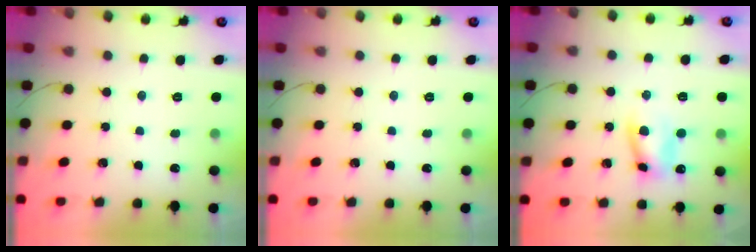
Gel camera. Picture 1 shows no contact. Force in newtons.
{"total": 0.0}
{"total": 8.0, "press": 7.9, "slide": 1.1}